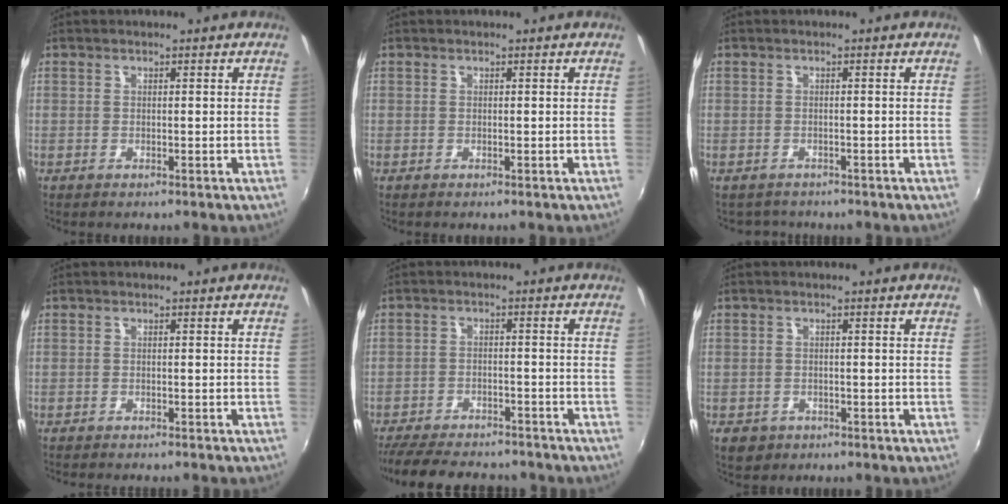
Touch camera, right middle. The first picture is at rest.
{"total": 0.0}
{"total": 2.2, "force": [-2.0, 1.1, 0.0], "torque": [-0.005, -0.006, -0.030]}
{"total": 2.2, "force": [-2.1, 0.3, 0.7], "torque": [-0.023, -0.014, -0.036]}
{"total": 15.7, "force": [-13.5, 4.8, 6.5], "torque": [-0.143, -0.016, -0.198]}
{"total": 3.7, "force": [-1.9, 2.9, 1.4], "torque": [-0.033, -0.007, -0.027]}